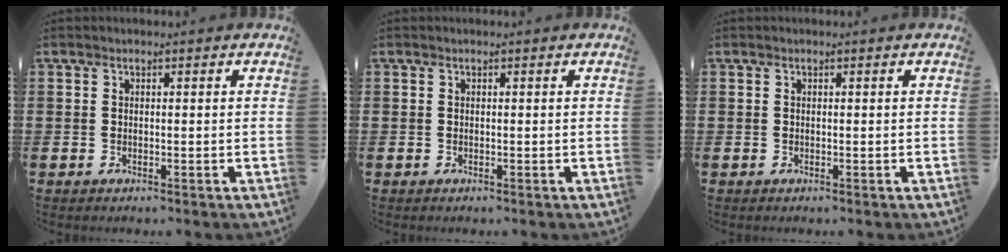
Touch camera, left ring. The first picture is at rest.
{"total": 0.0}
{"total": 0.0}